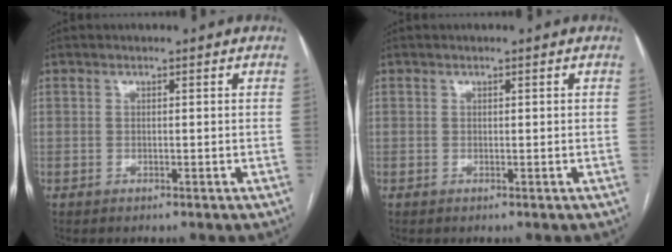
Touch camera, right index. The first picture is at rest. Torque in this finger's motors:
{"motor_torque": [-0.08, -0.03, -0.02, 0.00]}